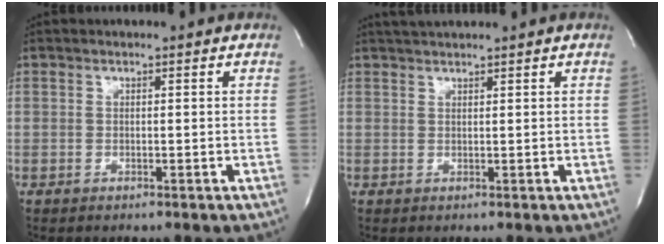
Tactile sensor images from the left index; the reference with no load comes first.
{"total": 3.4, "force": [3.2, -0.1, 1.1], "torque": [-0.015, 0.026, 0.055]}